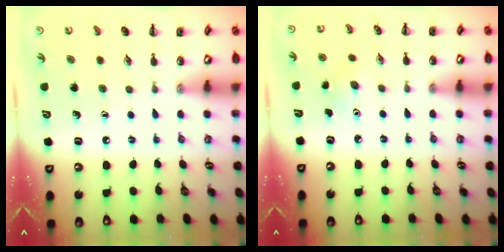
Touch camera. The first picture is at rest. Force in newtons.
{"total": 2.8, "press": 2.8, "slide": 0.7}